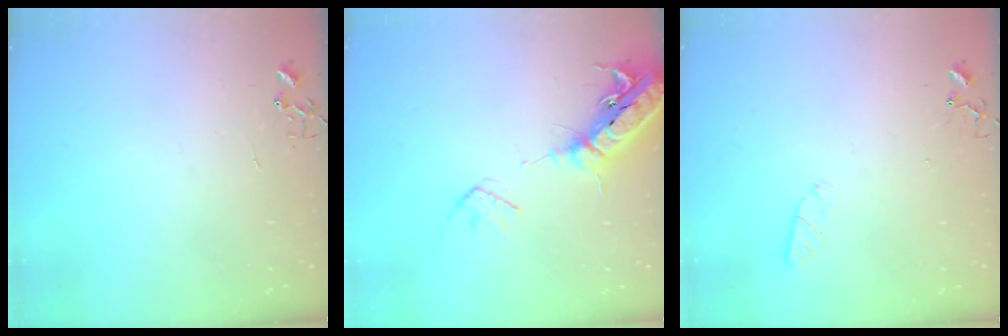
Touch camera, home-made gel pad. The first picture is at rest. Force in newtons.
{"total": 18.4, "press": 17.9, "slide": 4.4}
{"total": 3.2, "press": 3.1, "slide": 0.5}